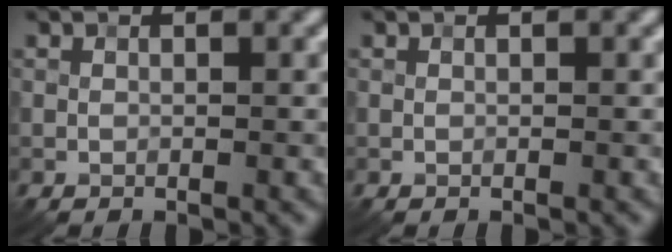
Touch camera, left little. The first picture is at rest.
{"total": 0.0}